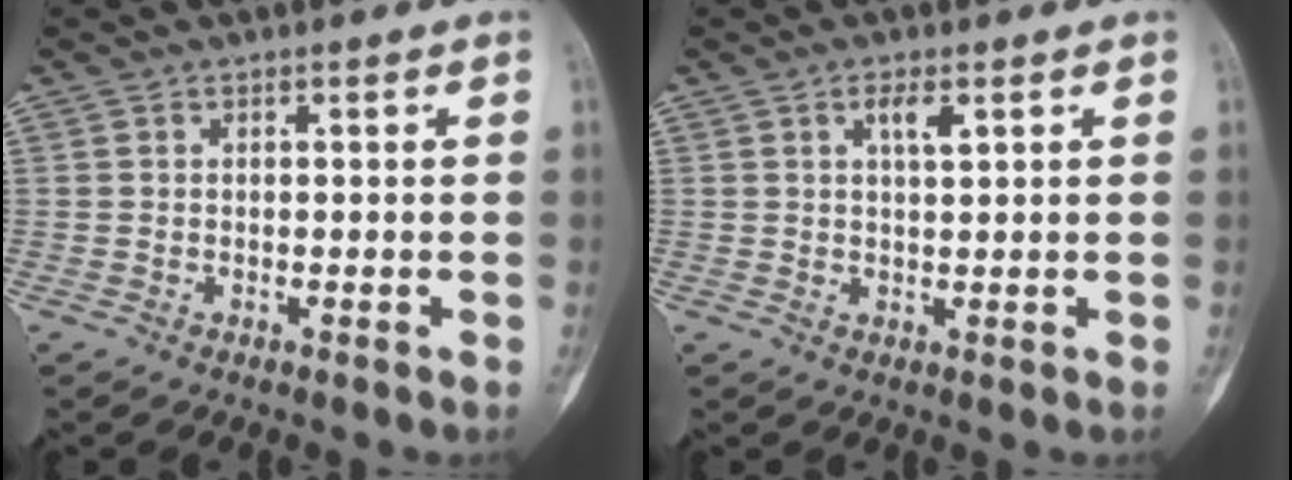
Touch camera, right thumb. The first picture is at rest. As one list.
[{"total": 3.1, "force": [1.4, 0.9, 2.6], "torque": [-0.044, -0.005, 0.026]}]